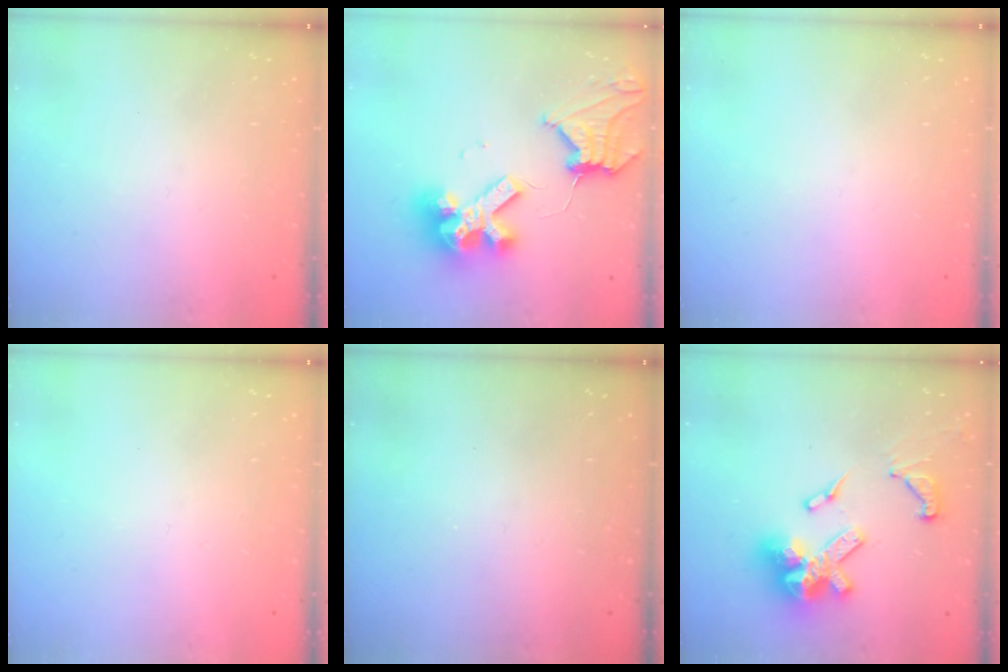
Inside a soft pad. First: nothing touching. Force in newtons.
{"total": 16.6, "press": 16.5, "slide": 1.4}
{"total": 0.0}
{"total": 0.0}
{"total": 0.0}
{"total": 17.8, "press": 17.7, "slide": 1.7}